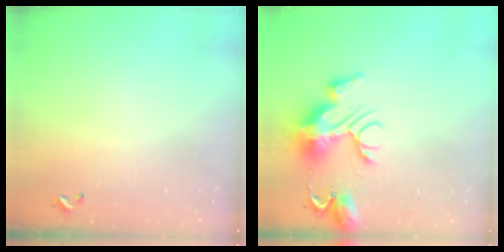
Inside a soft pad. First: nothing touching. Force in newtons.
{"total": 12.5, "press": 12.4, "slide": 1.2}